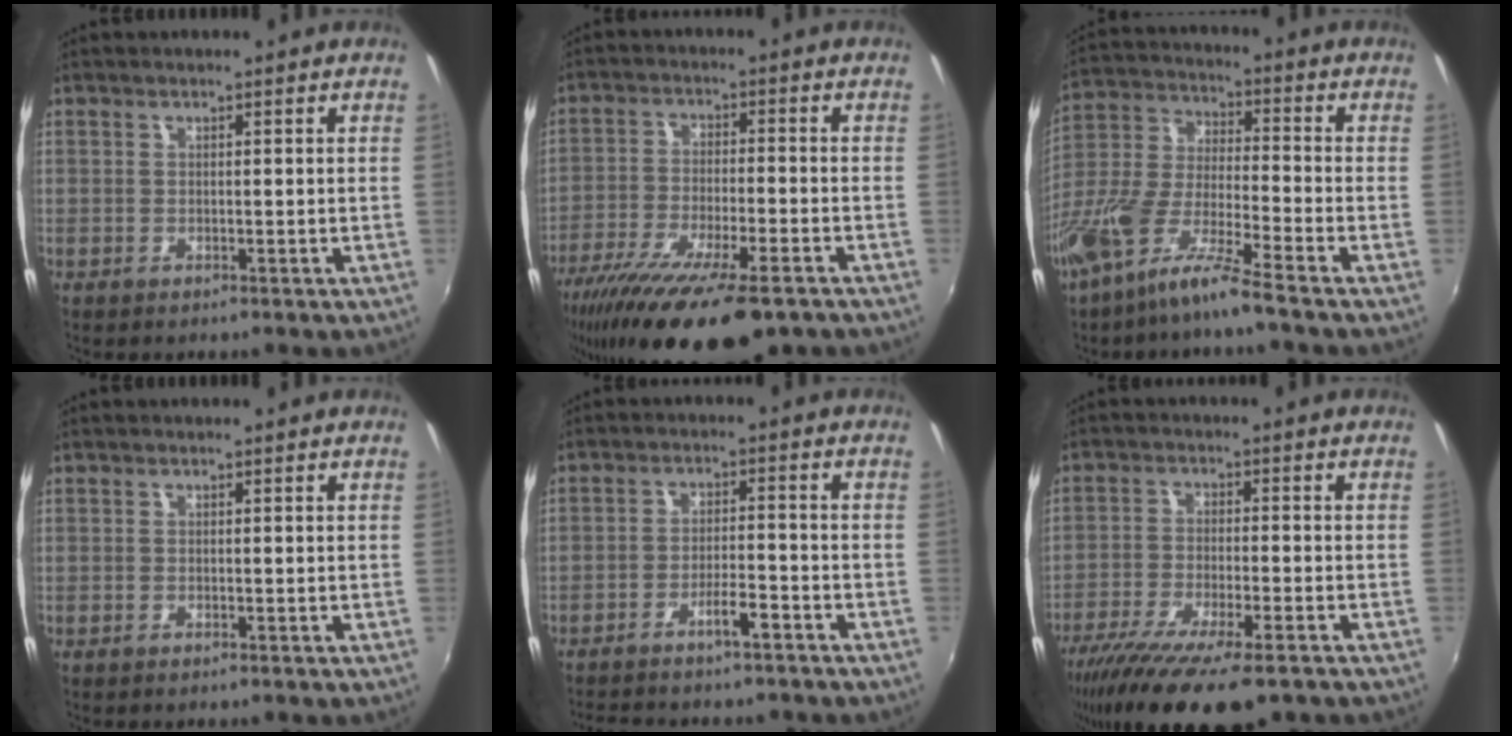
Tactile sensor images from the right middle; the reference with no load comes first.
{"total": 19.5, "force": [-14.1, 4.2, 12.8], "torque": [-0.247, -0.068, -0.232]}
{"total": 12.5, "force": [-8.5, 1.0, 9.2], "torque": [-0.188, -0.016, -0.169]}
{"total": 0.0}
{"total": 6.7, "force": [-5.5, 1.3, 3.5], "torque": [-0.071, 0.007, -0.087]}
{"total": 15.9, "force": [-11.7, 3.1, 10.3], "torque": [-0.206, -0.062, -0.196]}